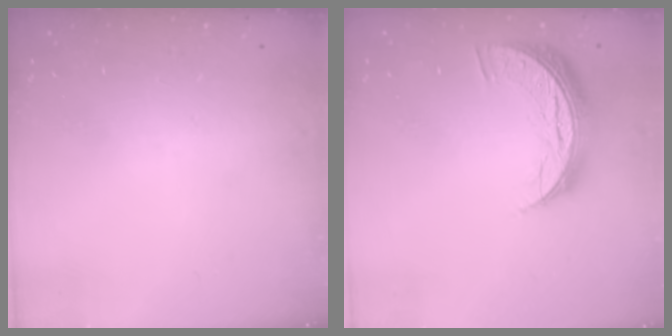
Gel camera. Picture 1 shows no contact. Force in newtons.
{"total": 10.1, "press": 10.1, "slide": 0.7}